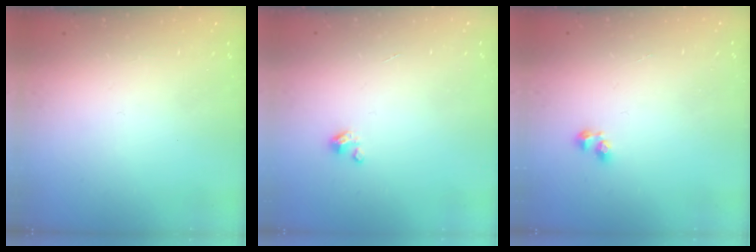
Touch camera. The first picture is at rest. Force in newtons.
{"total": 2.0, "press": 1.9, "slide": 0.3}
{"total": 2.5, "press": 2.3, "slide": 0.9}